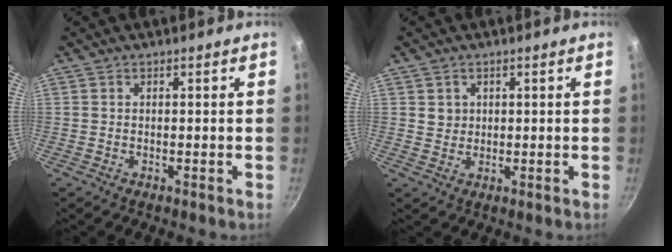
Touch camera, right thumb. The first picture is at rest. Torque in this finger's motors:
{"motor_torque": [0.73, 0.64, 0.34, 0.05, 0.03]}